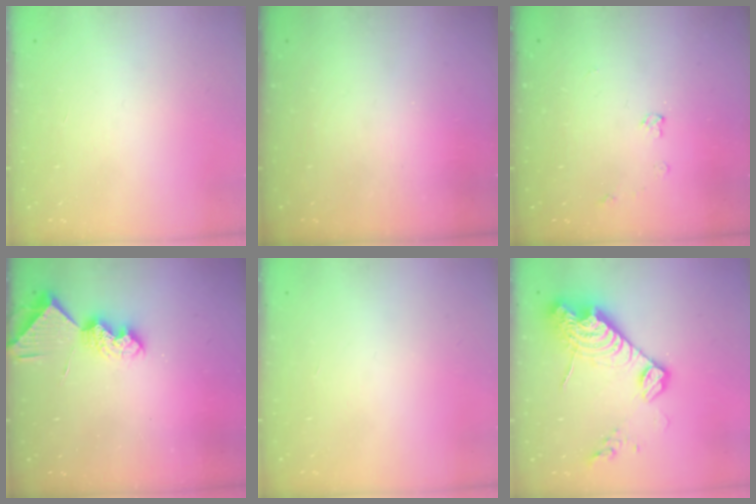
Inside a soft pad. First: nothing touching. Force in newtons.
{"total": 0.0}
{"total": 4.0, "press": 4.0, "slide": 0.1}
{"total": 7.9, "press": 7.8, "slide": 0.6}
{"total": 0.0}
{"total": 15.2, "press": 15.2, "slide": 1.3}